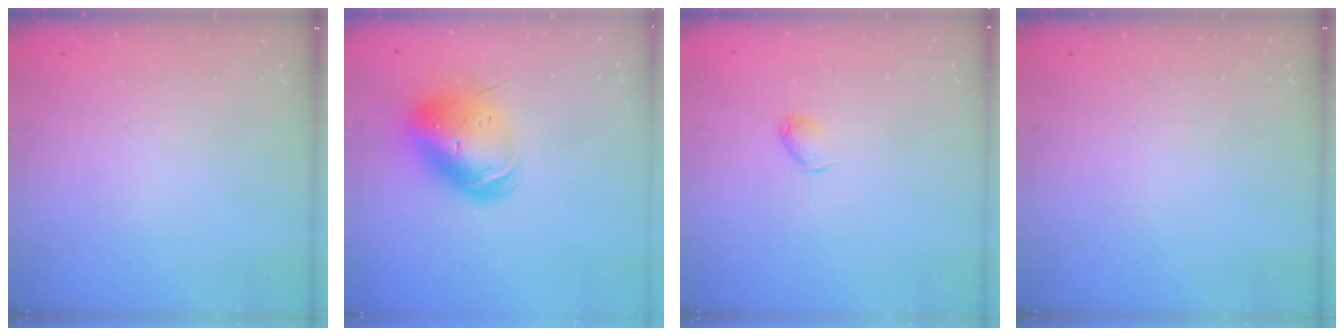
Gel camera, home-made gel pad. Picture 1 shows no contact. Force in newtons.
{"total": 14.5, "press": 14.3, "slide": 2.4}
{"total": 3.6, "press": 3.5, "slide": 0.7}
{"total": 0.0}